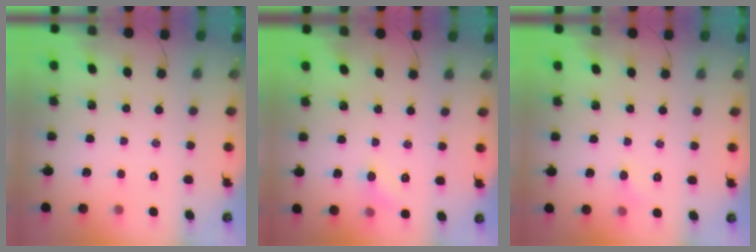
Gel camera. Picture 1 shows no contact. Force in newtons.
{"total": 5.2, "press": 4.9, "slide": 1.6}
{"total": 3.3, "press": 3.1, "slide": 1.0}